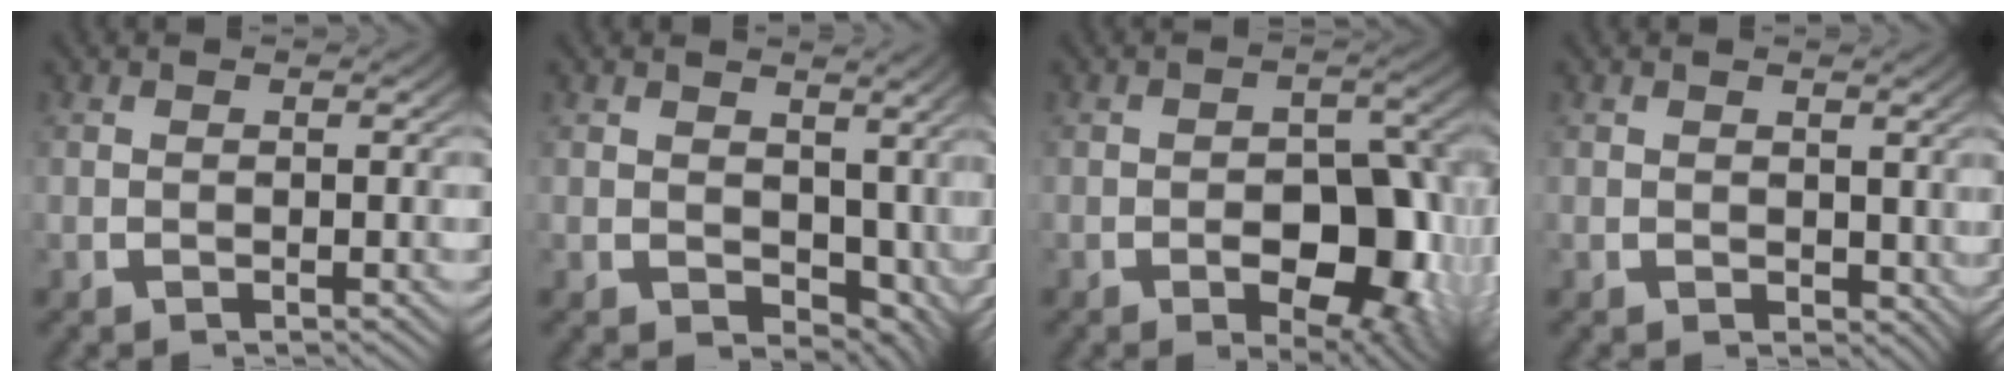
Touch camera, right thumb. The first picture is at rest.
{"total": 5.3, "force": [0.9, 4.2, 3.1], "torque": [-0.044, -0.024, 0.026]}
{"total": 10.2, "force": [-2.1, 6.1, 7.9], "torque": [-0.116, -0.047, -0.011]}
{"total": 1.2, "force": [0.4, 1.1, 0.4], "torque": [0.002, -0.007, 0.014]}